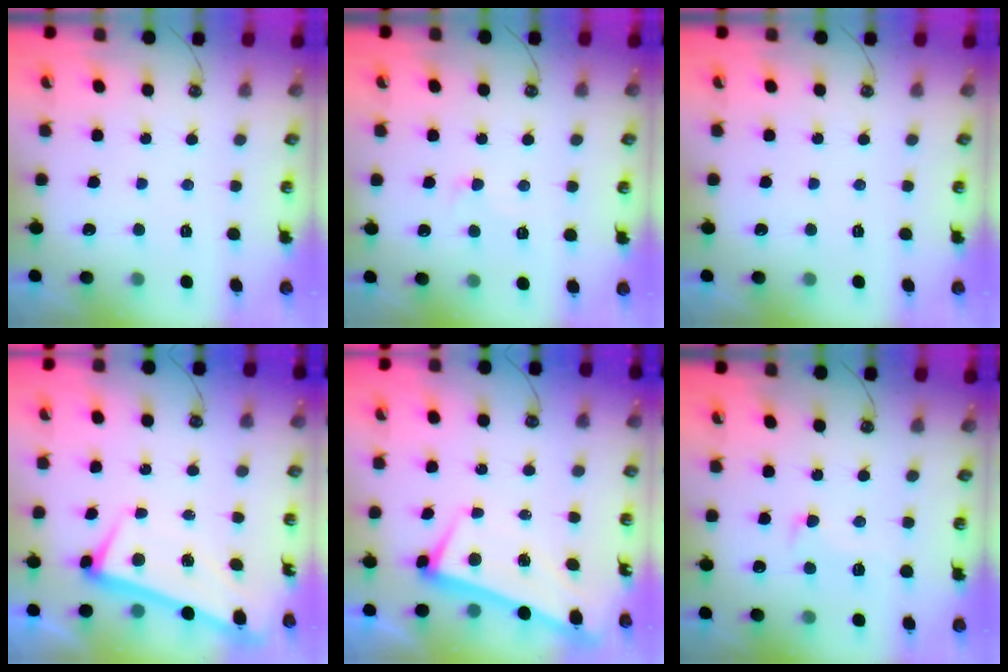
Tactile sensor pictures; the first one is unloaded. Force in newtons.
{"total": 1.6, "press": 1.5, "slide": 0.5}
{"total": 0.0}
{"total": 1.9, "press": 1.3, "slide": 1.4}
{"total": 1.5, "press": 0.5, "slide": 1.5}
{"total": 1.1, "press": 0.7, "slide": 0.9}